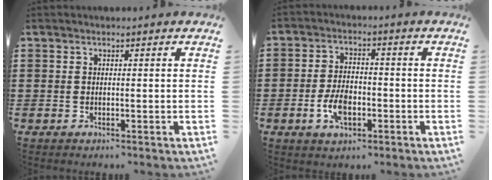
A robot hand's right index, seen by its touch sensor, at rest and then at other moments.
{"total": 5.5, "force": [-1.8, 3.0, 4.1], "torque": [-0.098, 0.000, -0.038]}